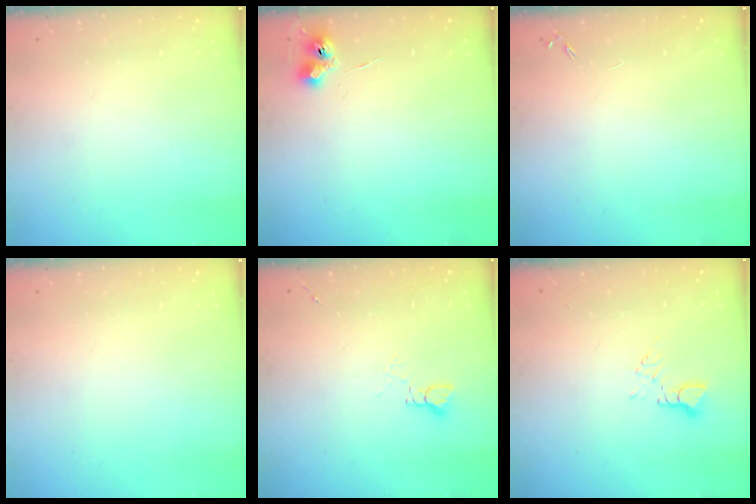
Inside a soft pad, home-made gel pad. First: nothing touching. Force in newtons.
{"total": 6.3, "press": 6.3, "slide": 0.7}
{"total": 0.0}
{"total": 0.0}
{"total": 2.9, "press": 2.9, "slide": 0.3}
{"total": 3.7, "press": 3.6, "slide": 0.4}